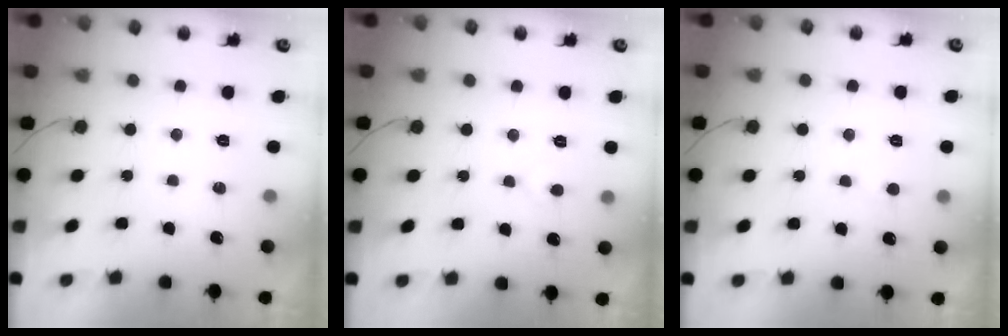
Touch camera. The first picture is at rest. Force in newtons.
{"total": 3.7, "press": 3.7, "slide": 0.3}
{"total": 2.3, "press": 2.3, "slide": 0.3}